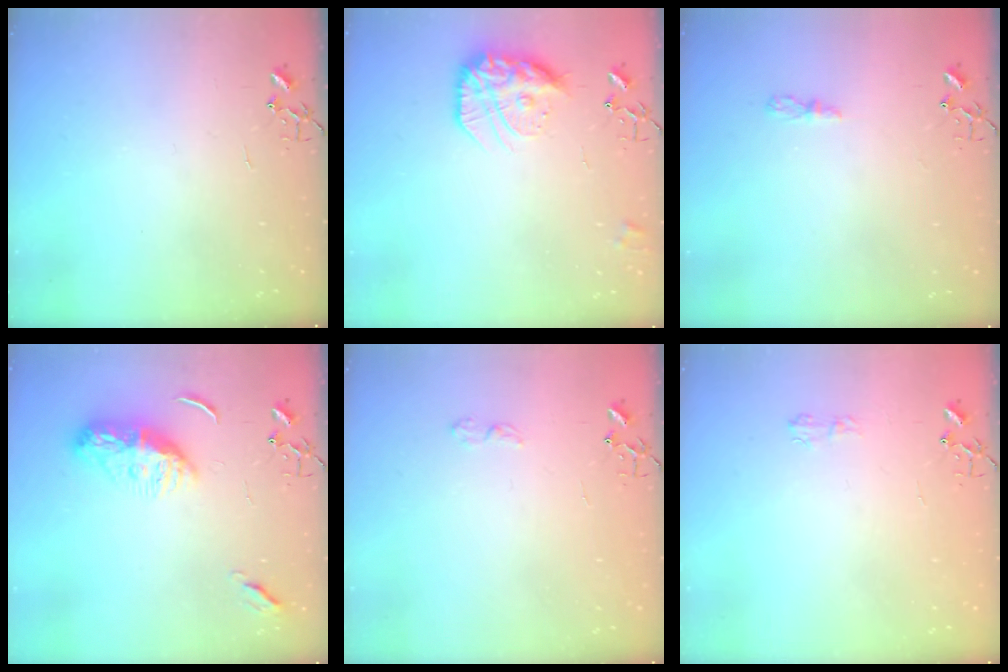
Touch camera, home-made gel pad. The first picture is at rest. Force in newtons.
{"total": 16.5, "press": 16.4, "slide": 1.3}
{"total": 4.0, "press": 4.0, "slide": 0.5}
{"total": 10.4, "press": 10.3, "slide": 0.7}
{"total": 4.4, "press": 4.3, "slide": 0.7}
{"total": 5.0, "press": 5.0, "slide": 0.6}